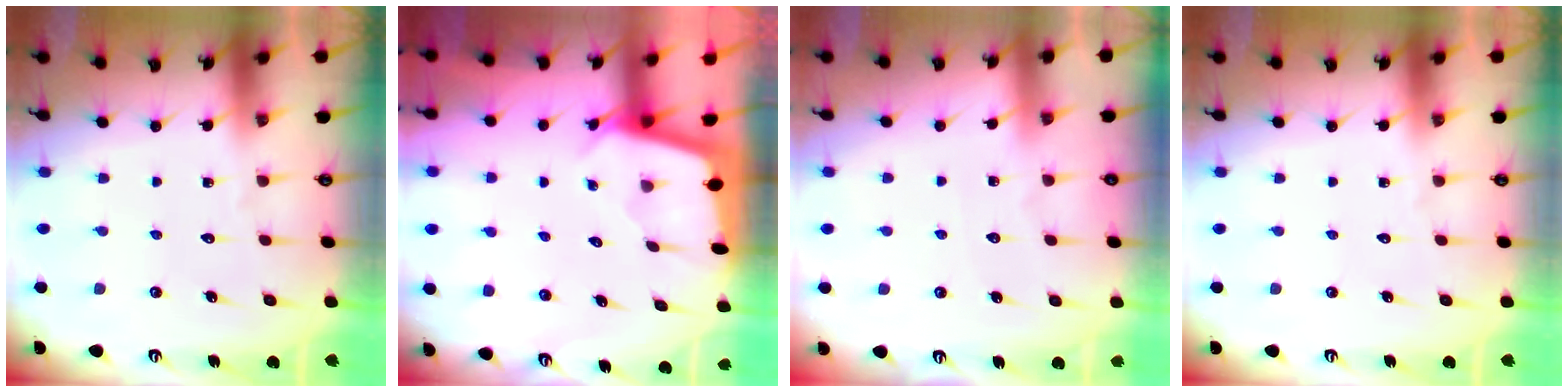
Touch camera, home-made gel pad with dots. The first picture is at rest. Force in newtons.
{"total": 2.0, "press": 2.0, "slide": 0.2}
{"total": 2.0, "press": 2.0, "slide": 0.3}
{"total": 0.0}